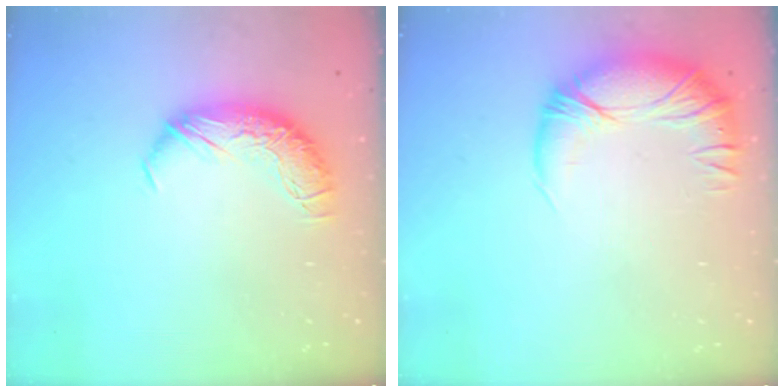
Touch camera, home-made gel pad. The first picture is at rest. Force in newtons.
{"total": 3.5, "press": 0.1, "slide": 3.5}